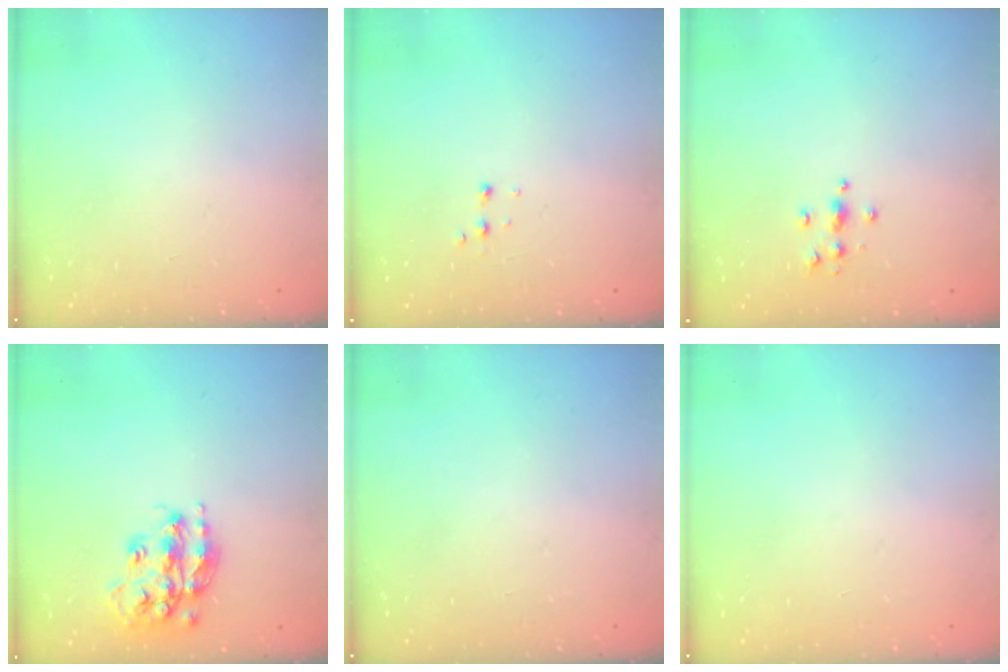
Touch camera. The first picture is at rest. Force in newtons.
{"total": 2.9, "press": 2.7, "slide": 1.0}
{"total": 3.9, "press": 3.8, "slide": 0.5}
{"total": 16.3, "press": 16.3, "slide": 0.8}
{"total": 0.0}
{"total": 0.0}